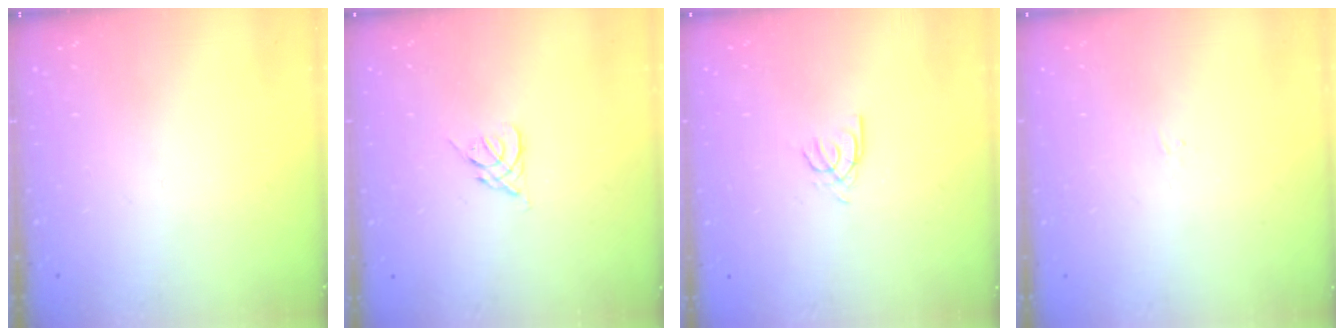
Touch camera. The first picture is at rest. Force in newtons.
{"total": 2.6, "press": 2.5, "slide": 0.7}
{"total": 2.7, "press": 2.7, "slide": 0.2}
{"total": 1.6, "press": 1.5, "slide": 0.3}